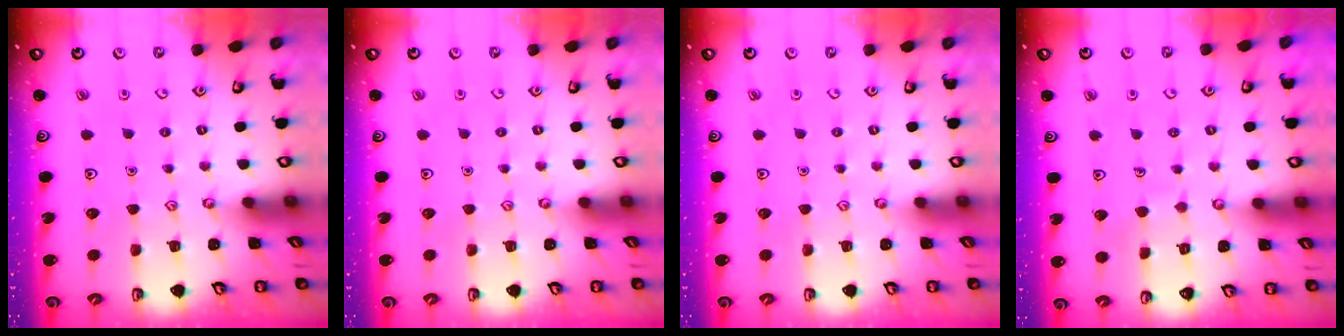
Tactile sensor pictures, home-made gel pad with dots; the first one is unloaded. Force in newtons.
{"total": 0.0}
{"total": 0.0}
{"total": 2.2, "press": 2.2, "slide": 0.1}